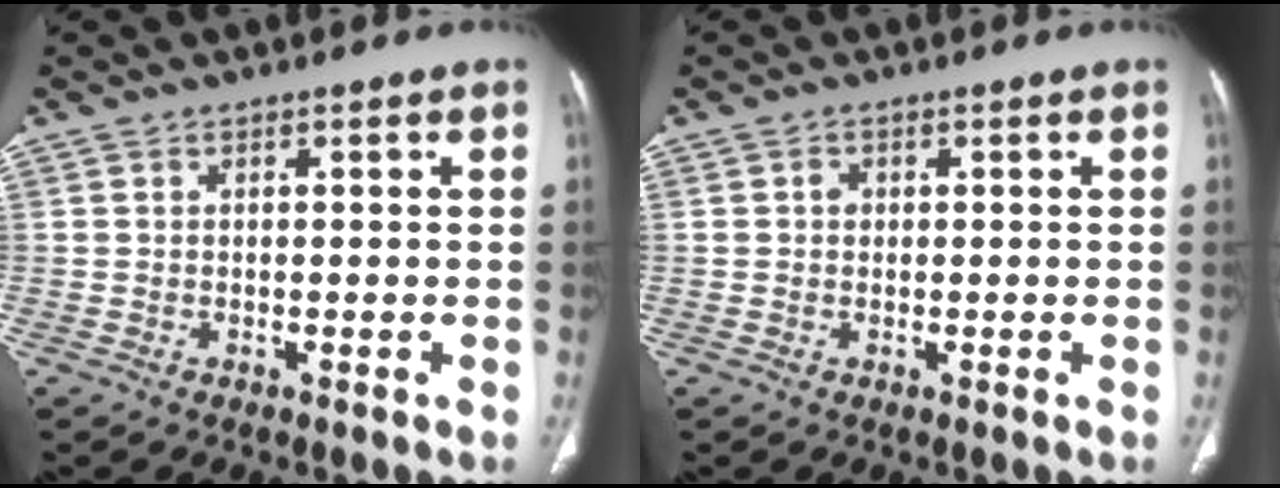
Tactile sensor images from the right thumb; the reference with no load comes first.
{"total": 1.1, "force": [0.2, 1.0, 0.5], "torque": [-0.006, 0.003, 0.002]}